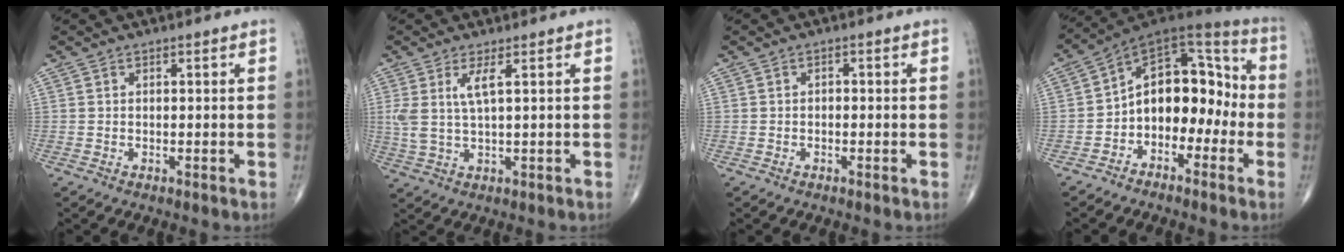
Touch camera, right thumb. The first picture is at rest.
{"total": 4.9, "force": [1.6, 0.9, 4.5], "torque": [-0.116, -0.009, 0.040]}
{"total": 0.8, "force": [-0.2, 0.6, 0.6], "torque": [-0.003, 0.003, -0.007]}
{"total": 14.5, "force": [-2.9, 9.7, 10.5], "torque": [-0.110, 0.071, -0.060]}